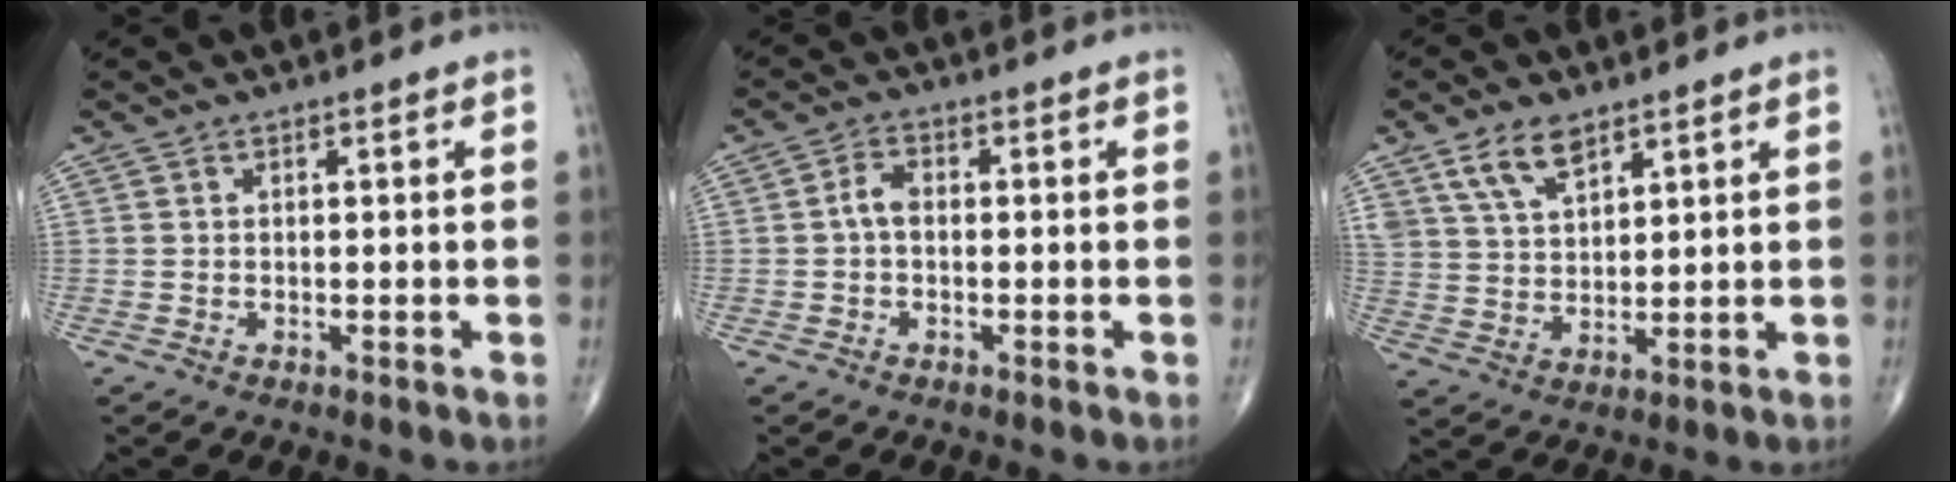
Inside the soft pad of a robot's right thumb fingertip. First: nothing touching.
{"total": 2.6, "force": [-0.3, 1.6, 2.1], "torque": [-0.039, 0.011, -0.013]}
{"total": 7.4, "force": [4.9, 3.5, 4.4], "torque": [-0.072, -0.021, 0.099]}